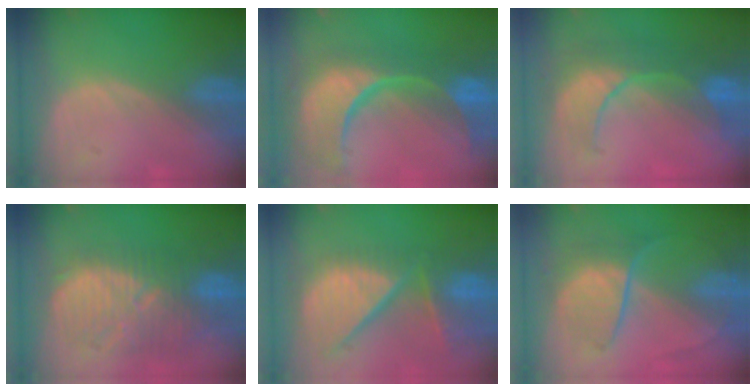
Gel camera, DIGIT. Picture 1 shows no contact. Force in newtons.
{"total": 14.9, "press": 11.8, "slide": 9.1}
{"total": 8.1, "press": 8.1, "slide": 0.7}
{"total": 11.0, "press": 10.6, "slide": 2.7}
{"total": 13.1, "press": 11.0, "slide": 7.1}
{"total": 6.5, "press": 6.5, "slide": 0.9}